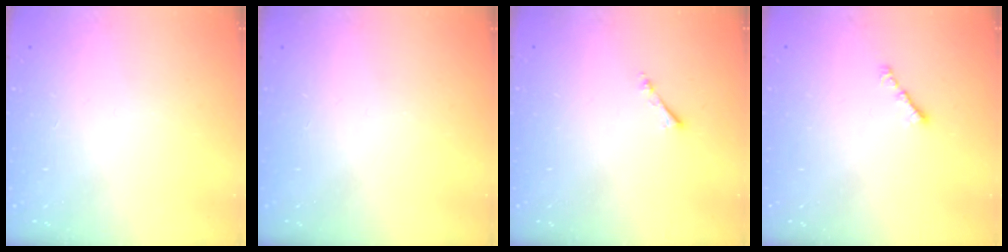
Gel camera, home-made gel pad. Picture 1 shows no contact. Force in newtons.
{"total": 0.0}
{"total": 0.6, "press": 0.6, "slide": 0.2}
{"total": 1.9, "press": 1.8, "slide": 0.6}